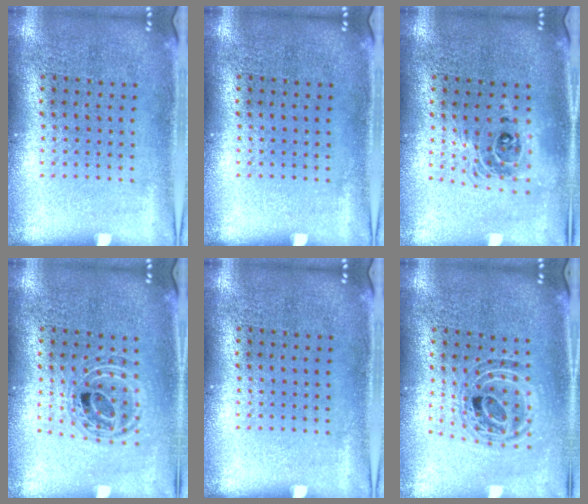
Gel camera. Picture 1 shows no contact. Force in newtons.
{"total": 0.0}
{"total": 1.7, "press": 1.4, "slide": 0.9}
{"total": 0.5, "press": 0.5, "slide": 0.1}
{"total": 0.0}
{"total": 0.9, "press": 0.9, "slide": 0.2}